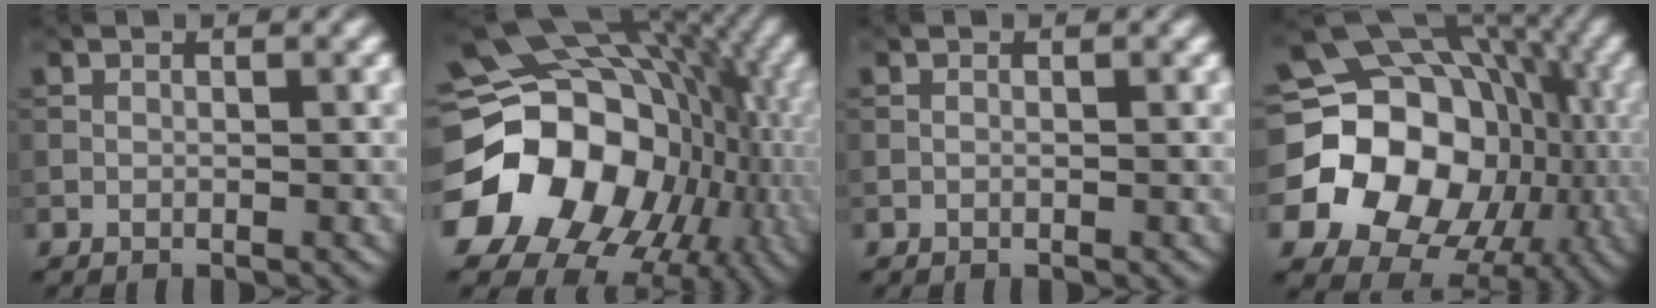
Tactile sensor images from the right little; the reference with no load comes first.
{"total": 20.9, "force": [-3.6, 17.2, 11.3], "torque": [-0.208, -0.029, -0.068]}
{"total": 0.0}
{"total": 19.9, "force": [-1.9, 17.1, 10.1], "torque": [-0.155, -0.009, -0.060]}